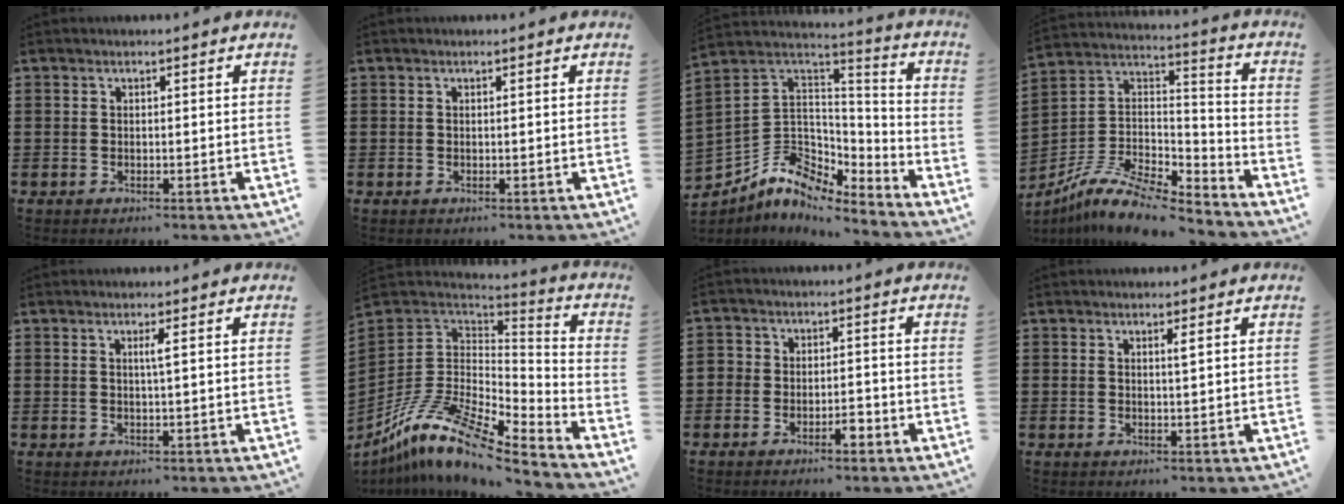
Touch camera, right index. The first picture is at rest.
{"total": 0.0}
{"total": 7.5, "force": [-5.1, 4.9, 2.4], "torque": [-0.075, -0.009, -0.097]}
{"total": 10.7, "force": [-8.9, 2.7, 5.3], "torque": [-0.112, 0.014, -0.179]}
{"total": 1.4, "force": [0.4, -0.3, 1.3], "torque": [-0.025, -0.004, 0.005]}
{"total": 13.1, "force": [-9.1, 4.1, 8.6], "torque": [-0.183, 0.011, -0.176]}
{"total": 2.8, "force": [-2.1, 1.7, 0.9], "torque": [-0.022, 0.008, -0.044]}
{"total": 0.9, "force": [0.5, -0.1, 0.7], "torque": [-0.014, -0.003, 0.010]}